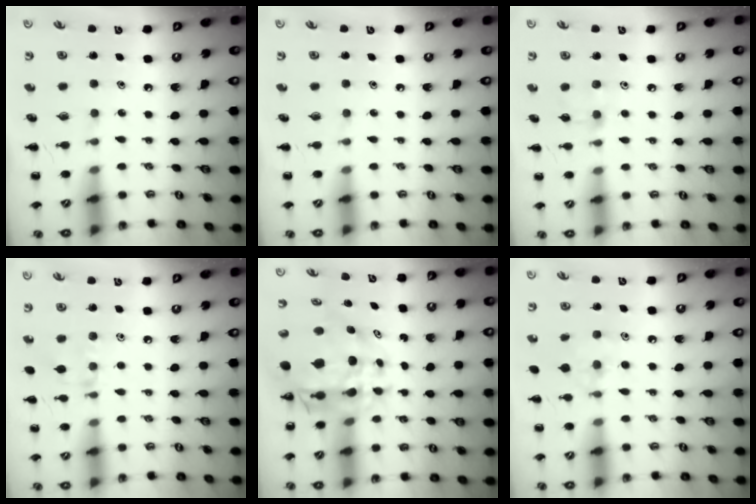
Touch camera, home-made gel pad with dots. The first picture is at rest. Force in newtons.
{"total": 0.0}
{"total": 3.8, "press": 3.6, "slide": 1.4}
{"total": 7.1, "press": 7.0, "slide": 1.4}
{"total": 10.4, "press": 9.8, "slide": 3.5}
{"total": 8.0, "press": 7.7, "slide": 2.0}